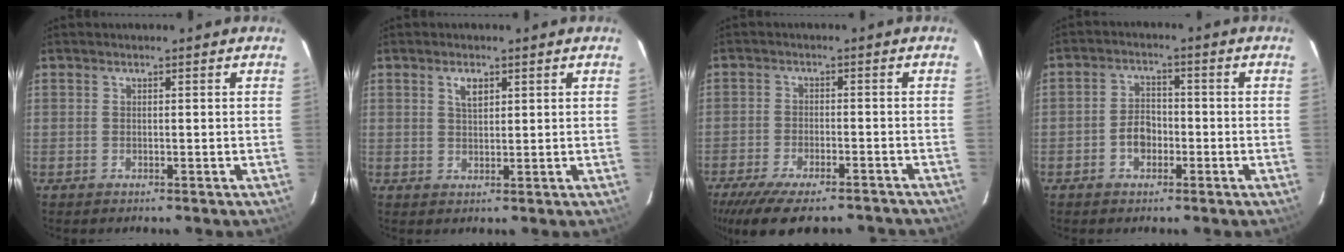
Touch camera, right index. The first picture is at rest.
{"total": 2.8, "force": [1.4, 1.4, 2.0], "torque": [-0.033, 0.004, 0.025]}
{"total": 16.9, "force": [-13.6, 5.4, 8.4], "torque": [-0.181, -0.034, -0.201]}
{"total": 4.4, "force": [-1.9, 3.3, 2.3], "torque": [-0.045, 0.014, -0.030]}